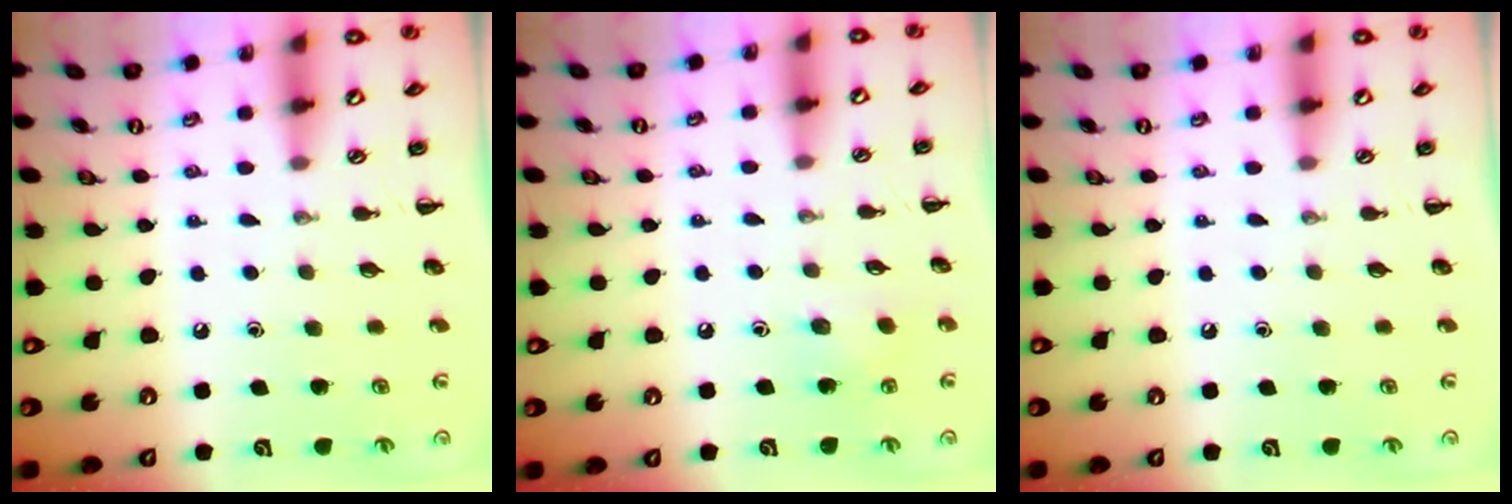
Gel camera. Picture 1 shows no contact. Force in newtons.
{"total": 6.0, "press": 5.9, "slide": 1.5}
{"total": 0.0}